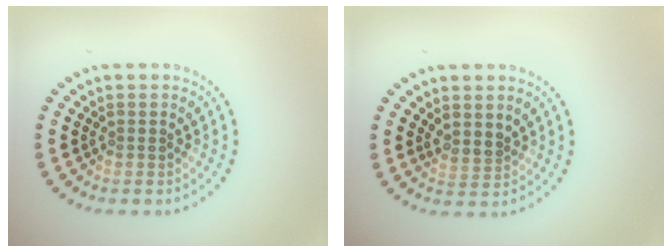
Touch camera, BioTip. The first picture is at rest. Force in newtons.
{"total": 1.4, "press": 1.0, "slide": 0.9}